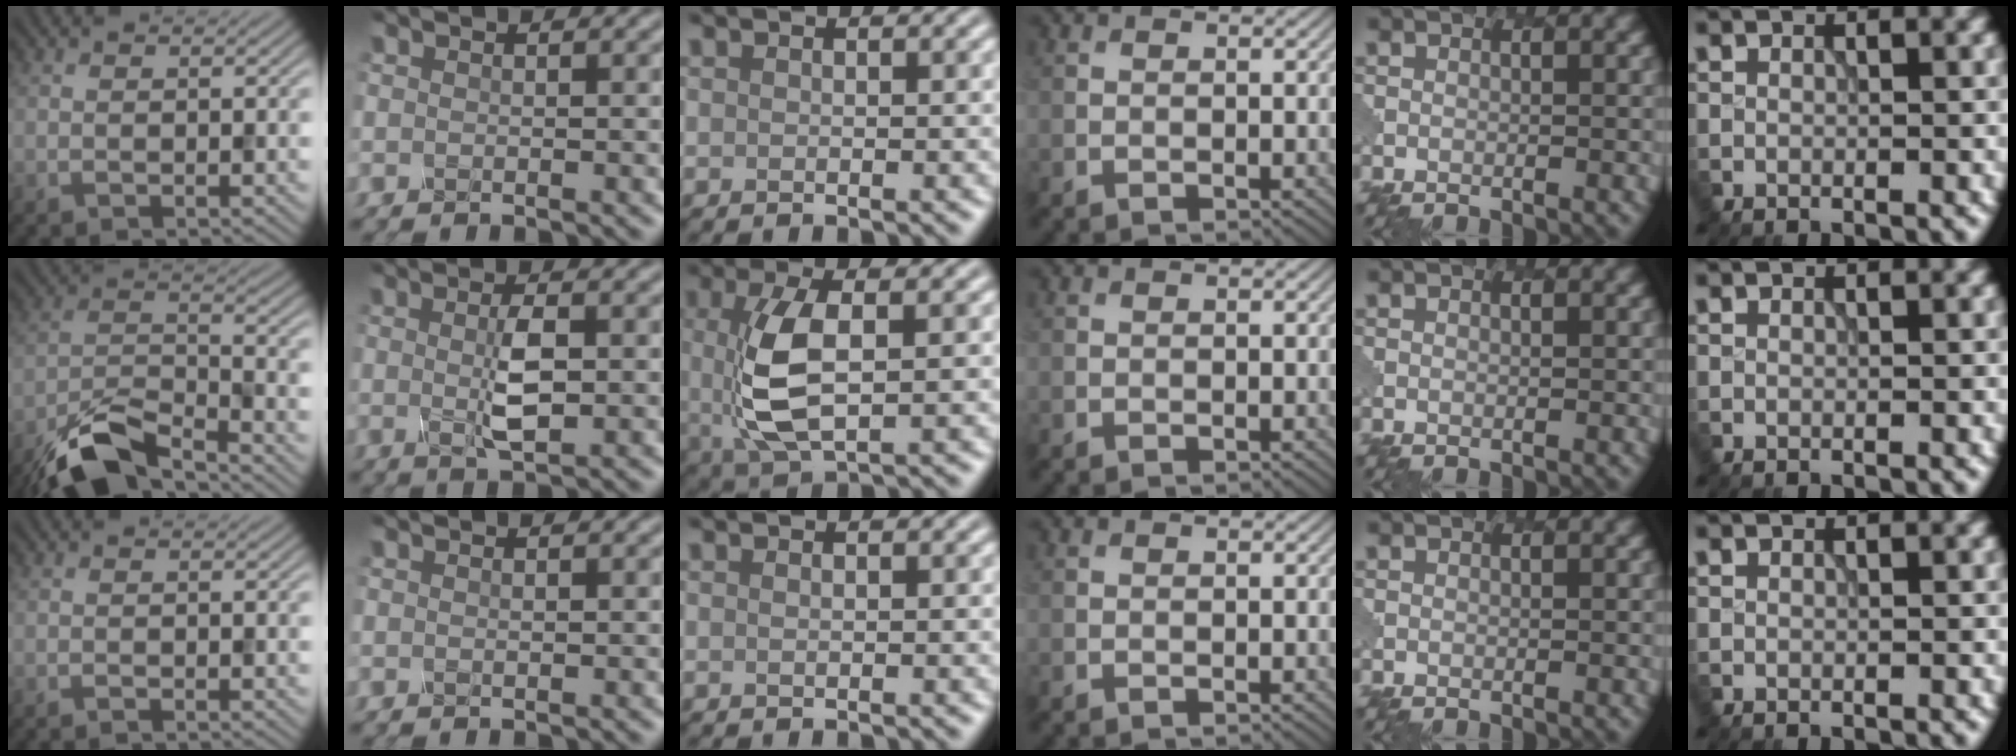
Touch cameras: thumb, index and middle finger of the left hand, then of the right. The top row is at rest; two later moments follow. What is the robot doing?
{"motion": "press", "object": "mechanical pencil"}